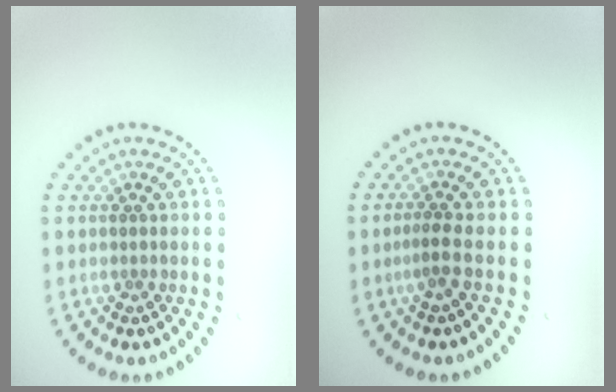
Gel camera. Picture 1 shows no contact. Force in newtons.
{"total": 1.5, "press": 1.0, "slide": 1.1}